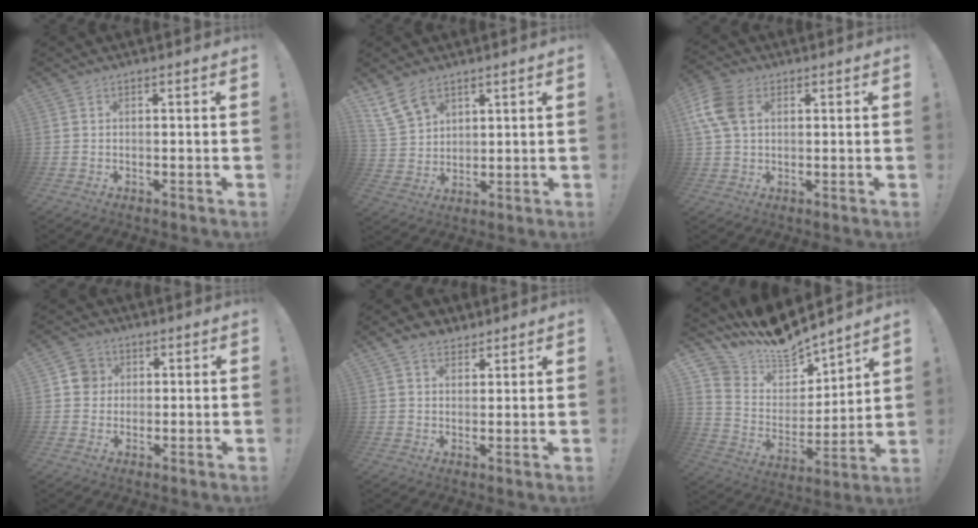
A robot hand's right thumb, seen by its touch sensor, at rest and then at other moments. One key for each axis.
{"total": 9.8, "fx": 6.6, "fy": 6.0, "fz": 4.1, "tx": -0.080, "ty": -0.028, "tz": 0.135}
{"total": 10.1, "fx": 2.9, "fy": 6.9, "fz": 6.8, "tx": -0.148, "ty": 0.005, "tz": 0.058}
{"total": 6.1, "fx": 1.4, "fy": 5.8, "fz": 1.6, "tx": -0.017, "ty": 0.004, "tz": 0.029}
{"total": 5.2, "fx": 3.7, "fy": 3.4, "fz": 1.5, "tx": -0.024, "ty": -0.016, "tz": 0.070}
{"total": 12.2, "fx": 11.8, "fy": 3.3, "fz": 0.6, "tx": -0.039, "ty": -0.114, "tz": 0.210}